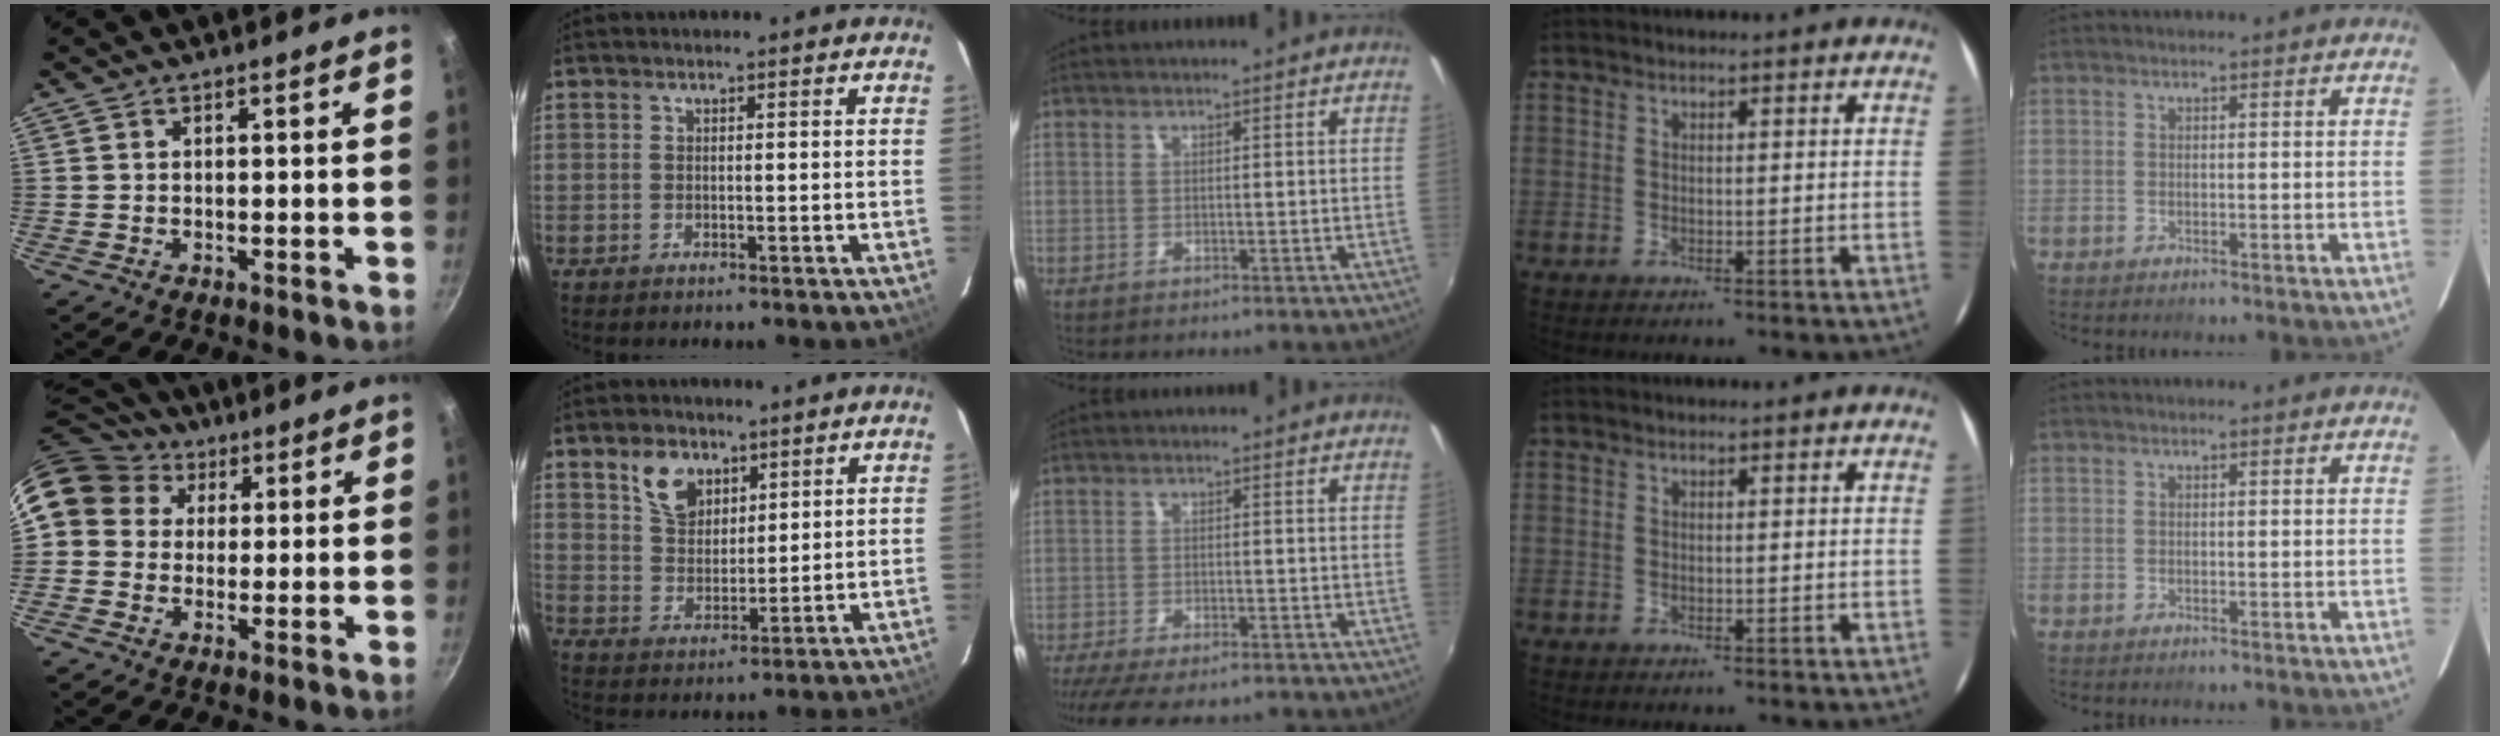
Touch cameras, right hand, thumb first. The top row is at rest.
{"thumb": {"total": 14.0, "force": [5.0, 11.8, 5.8], "torque": [-0.107, 0.026, 0.078]}, "index": {"total": 7.8, "force": [4.4, 5.0, 4.0], "torque": [-0.071, 0.014, 0.088]}, "middle": {"total": 10.2, "force": [-8.5, 2.3, 5.1], "torque": [-0.118, -0.038, -0.139]}}